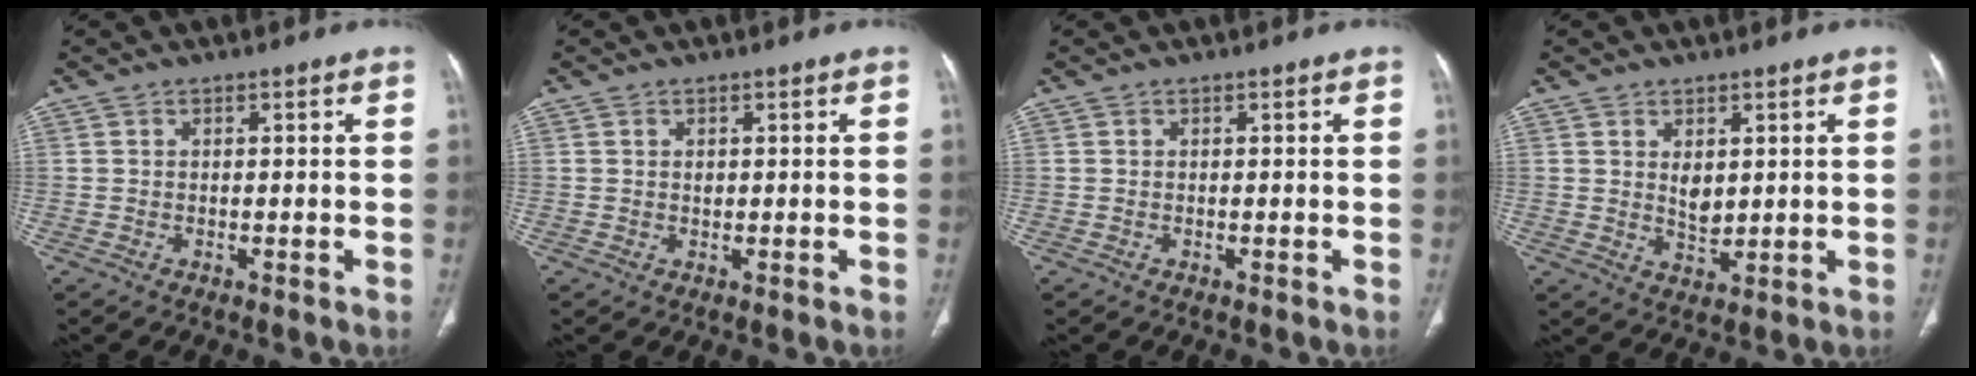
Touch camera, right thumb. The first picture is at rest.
{"total": 1.2, "force": [0.4, 0.8, 0.8], "torque": [-0.011, -0.002, 0.010]}
{"total": 0.0}
{"total": 3.8, "force": [1.2, 2.1, 2.9], "torque": [-0.042, -0.016, 0.028]}